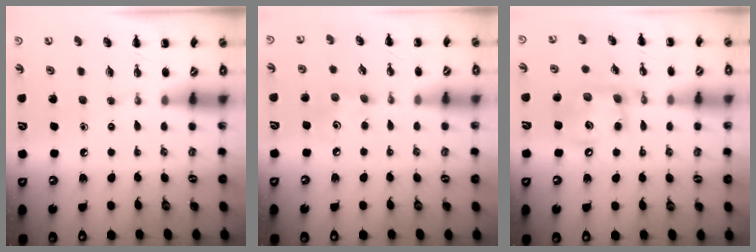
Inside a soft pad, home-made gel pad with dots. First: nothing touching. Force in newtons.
{"total": 3.8, "press": 3.7, "slide": 0.8}
{"total": 13.4, "press": 13.3, "slide": 2.1}